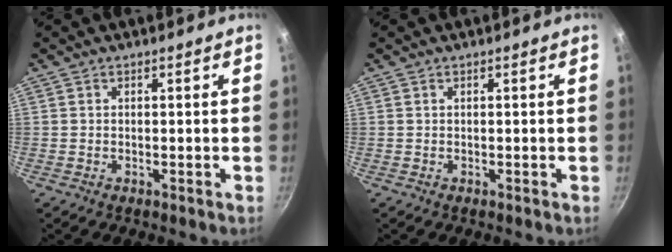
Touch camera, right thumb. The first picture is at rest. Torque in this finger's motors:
{"motor_torque": [0.00, 0.00, -0.09, -0.09, 0.03]}